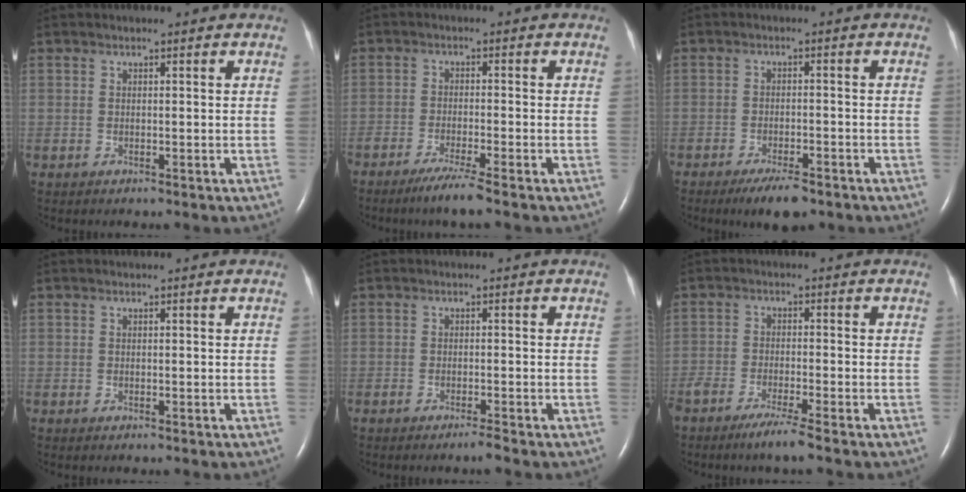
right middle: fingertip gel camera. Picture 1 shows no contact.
{"total": 4.5, "force": [-3.3, -0.7, 2.9], "torque": [-0.059, -0.012, -0.064]}
{"total": 5.1, "force": [-3.7, 1.3, 3.3], "torque": [-0.058, -0.005, -0.057]}
{"total": 0.0}
{"total": 1.3, "force": [-1.1, -0.3, 0.6], "torque": [-0.010, 0.000, -0.020]}
{"total": 4.6, "force": [-3.4, -0.4, 3.0], "torque": [-0.057, -0.010, -0.065]}